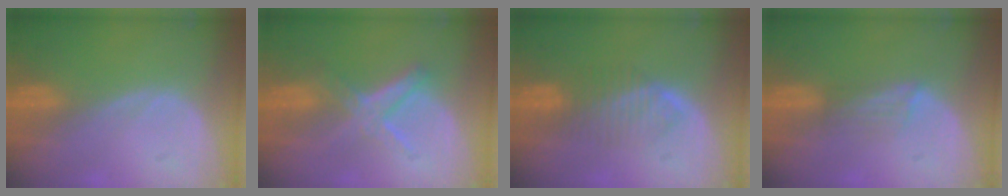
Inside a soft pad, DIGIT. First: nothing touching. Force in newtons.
{"total": 5.8, "press": 5.4, "slide": 1.9}
{"total": 4.4, "press": 4.3, "slide": 0.9}
{"total": 2.8, "press": 2.5, "slide": 1.4}